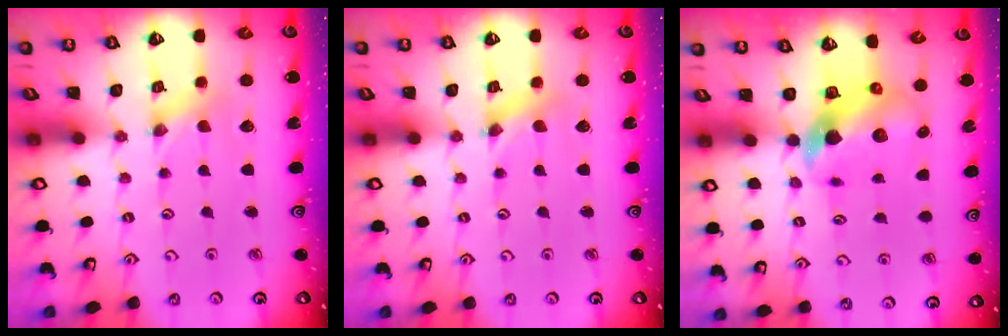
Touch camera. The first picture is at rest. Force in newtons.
{"total": 2.3, "press": 2.3, "slide": 0.3}
{"total": 8.3, "press": 8.2, "slide": 1.2}